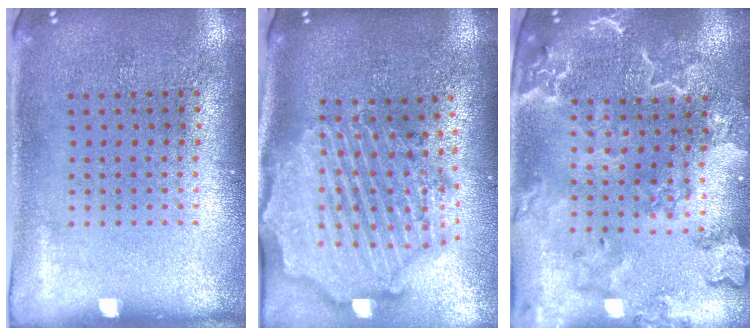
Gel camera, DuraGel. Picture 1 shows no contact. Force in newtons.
{"total": 3.4, "press": 2.9, "slide": 1.7}
{"total": 2.9, "press": 2.7, "slide": 1.1}